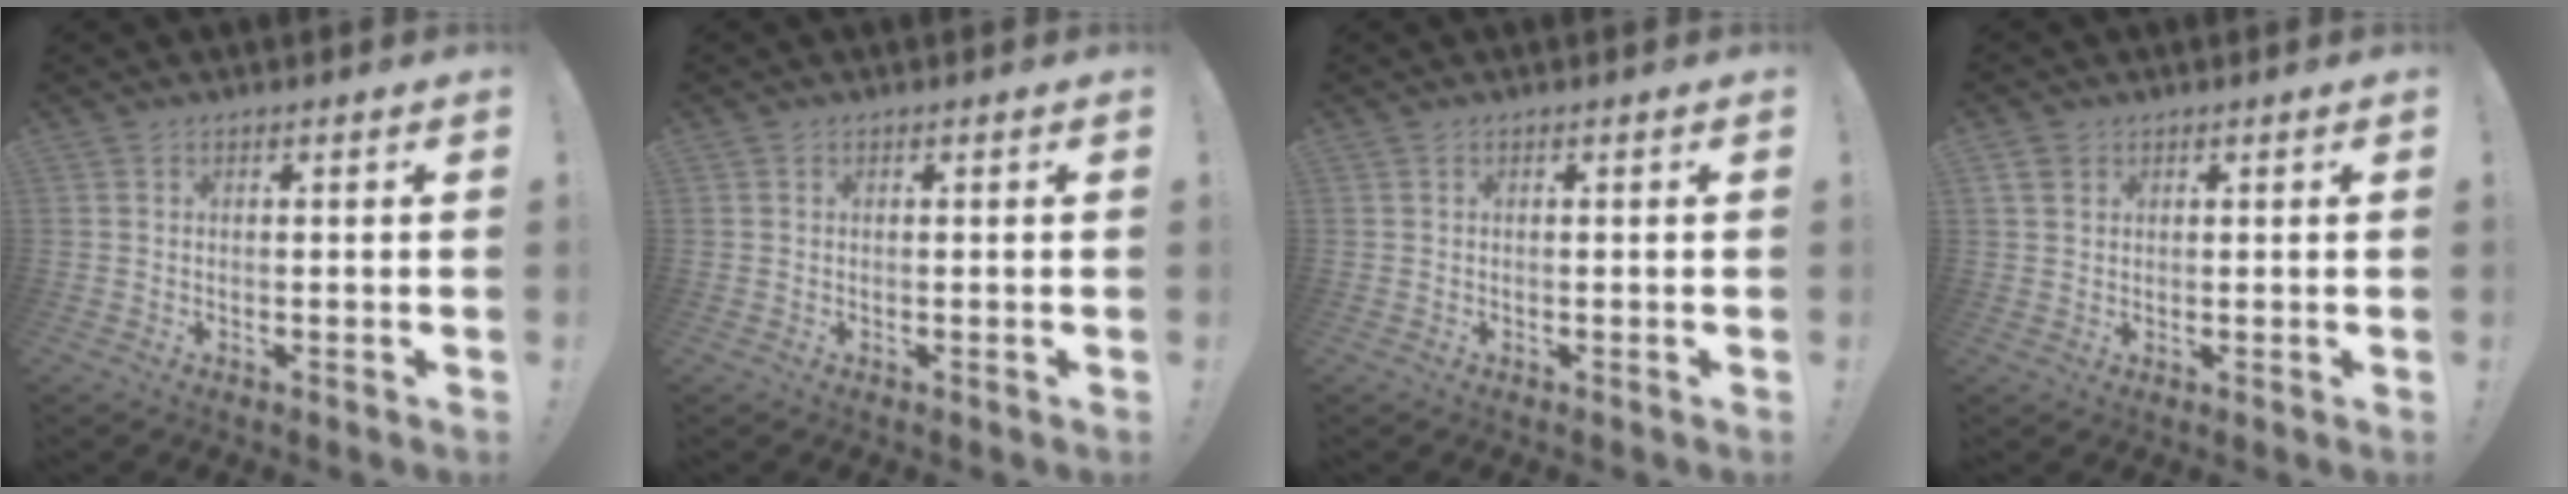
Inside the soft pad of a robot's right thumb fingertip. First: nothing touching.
{"total": 0.0}
{"total": 0.0}
{"total": 3.2, "force": [1.7, 2.4, 1.2], "torque": [-0.024, -0.002, 0.034]}